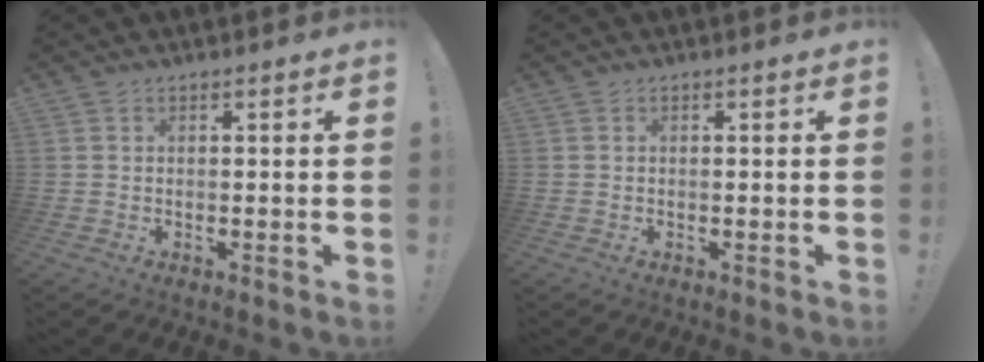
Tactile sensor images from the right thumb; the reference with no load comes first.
{"total": 0.0}